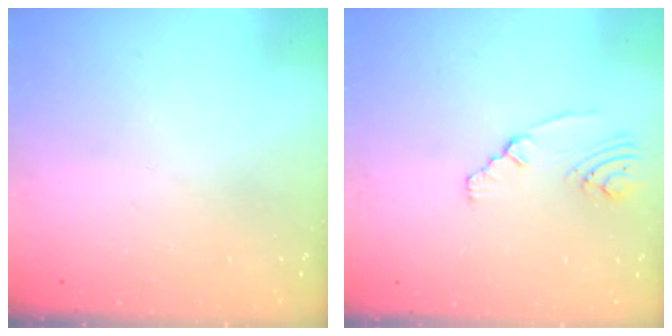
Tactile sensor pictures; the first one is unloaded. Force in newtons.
{"total": 2.2, "press": 2.1, "slide": 0.6}